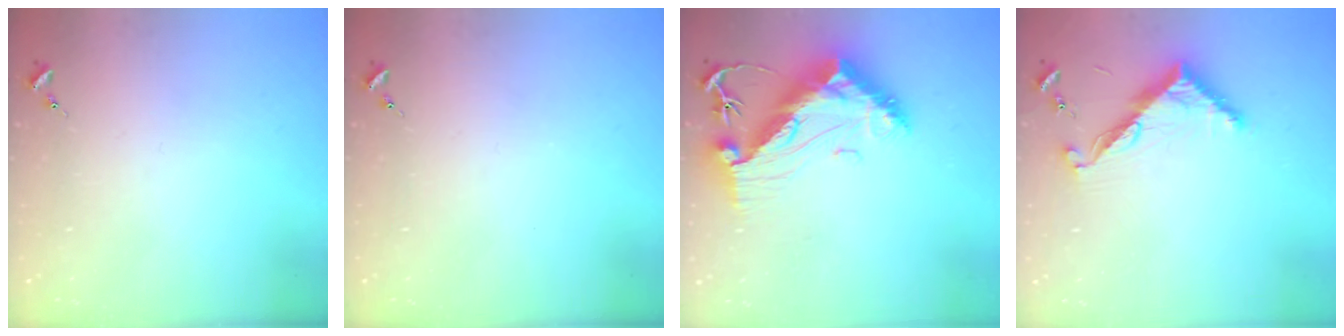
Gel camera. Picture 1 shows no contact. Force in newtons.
{"total": 0.0}
{"total": 14.8, "press": 14.7, "slide": 1.3}
{"total": 8.5, "press": 8.5, "slide": 0.6}